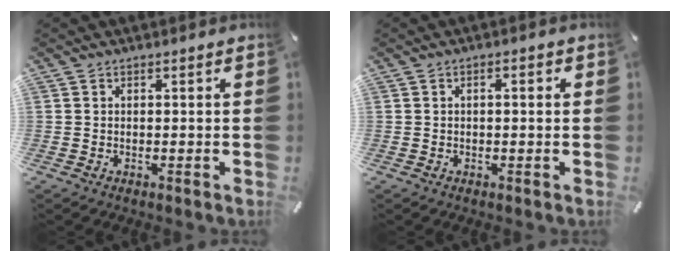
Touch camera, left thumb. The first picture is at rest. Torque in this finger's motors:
{"motor_torque": [-0.32, 0.11, -0.09, 0.10, -0.01]}